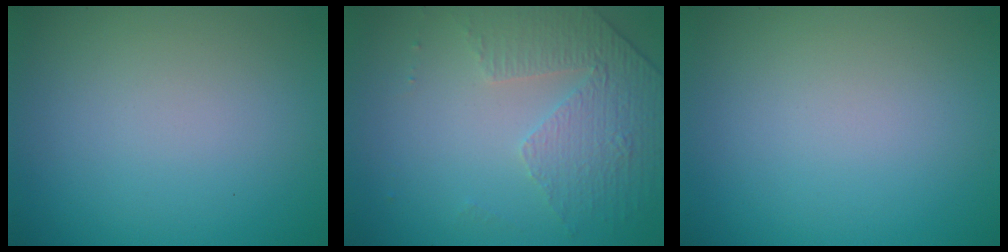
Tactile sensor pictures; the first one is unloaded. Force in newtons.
{"total": 4.7, "press": 3.1, "slide": 3.6}
{"total": 0.0}